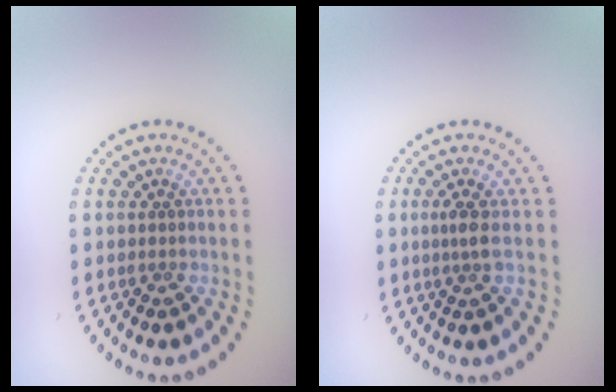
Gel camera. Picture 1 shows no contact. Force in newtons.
{"total": 1.5, "press": 1.1, "slide": 1.0}